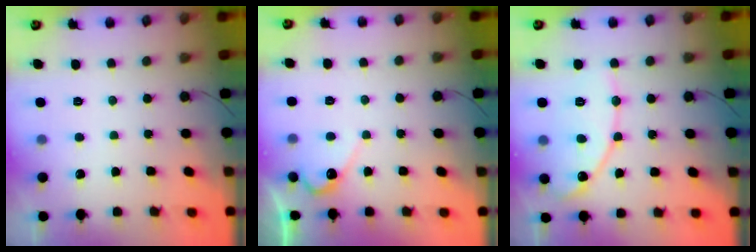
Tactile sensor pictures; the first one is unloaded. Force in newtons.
{"total": 5.0, "press": 4.9, "slide": 0.2}
{"total": 12.2, "press": 12.1, "slide": 1.0}